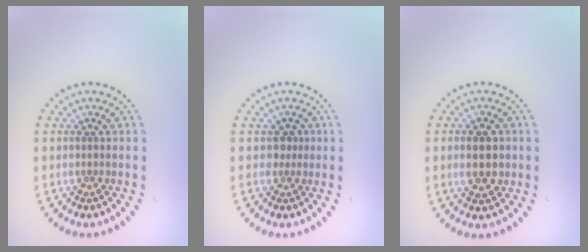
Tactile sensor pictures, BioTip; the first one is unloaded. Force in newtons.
{"total": 1.2, "press": 1.0, "slide": 0.7}
{"total": 4.0, "press": 4.0, "slide": 0.1}